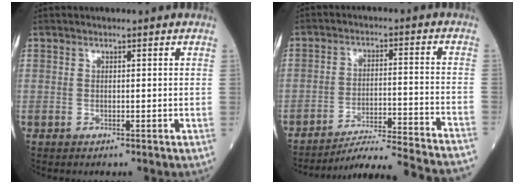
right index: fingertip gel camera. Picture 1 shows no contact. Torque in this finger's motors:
{"motor_torque": [-0.31, -0.50, 0.16, 0.07]}